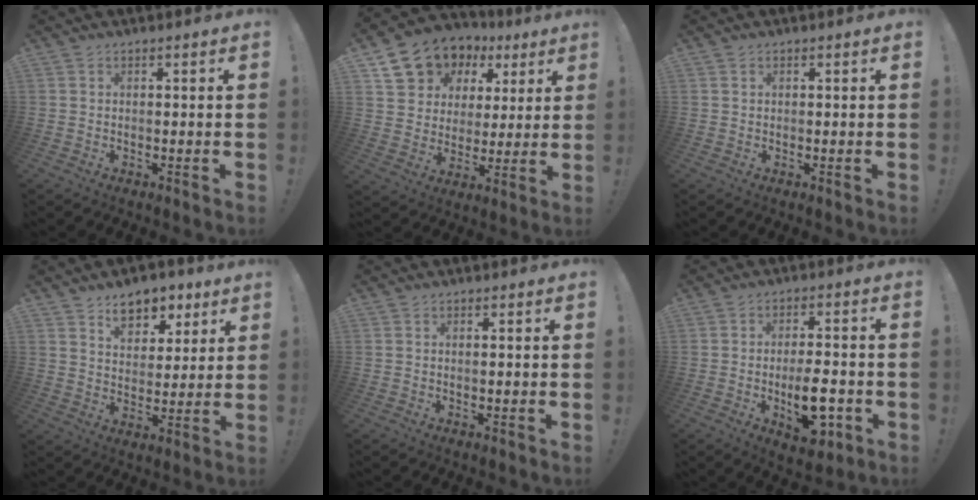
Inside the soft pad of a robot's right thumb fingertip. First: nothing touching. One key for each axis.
{"total": 13.0, "fx": 7.2, "fy": 9.9, "fz": 4.2, "tx": -0.068, "ty": -0.042, "tz": 0.146}
{"total": 0.0}
{"total": 9.6, "fx": 6.3, "fy": 6.1, "fz": 3.9, "tx": -0.044, "ty": -0.038, "tz": 0.117}
{"total": 0.7, "fx": 0.3, "fy": 0.1, "fz": 0.6, "tx": 0.002, "ty": -0.005, "tz": 0.002}
{"total": 12.2, "fx": -4.0, "fy": 5.3, "fz": 10.2, "tx": -0.151, "ty": 0.010, "tz": -0.064}